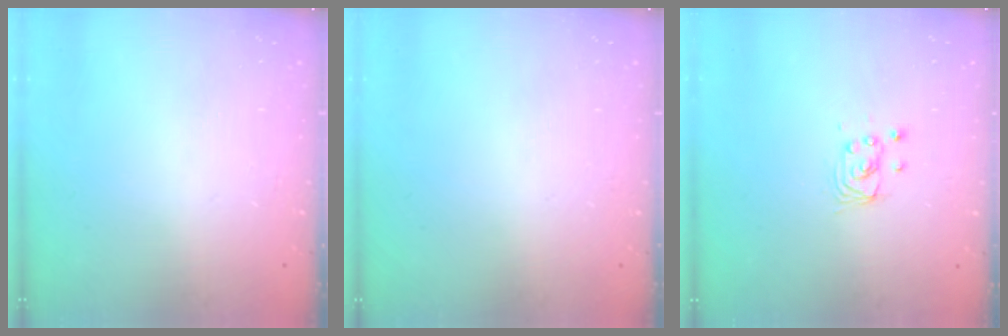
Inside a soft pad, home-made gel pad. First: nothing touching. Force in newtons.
{"total": 0.0}
{"total": 2.8, "press": 2.8, "slide": 0.2}